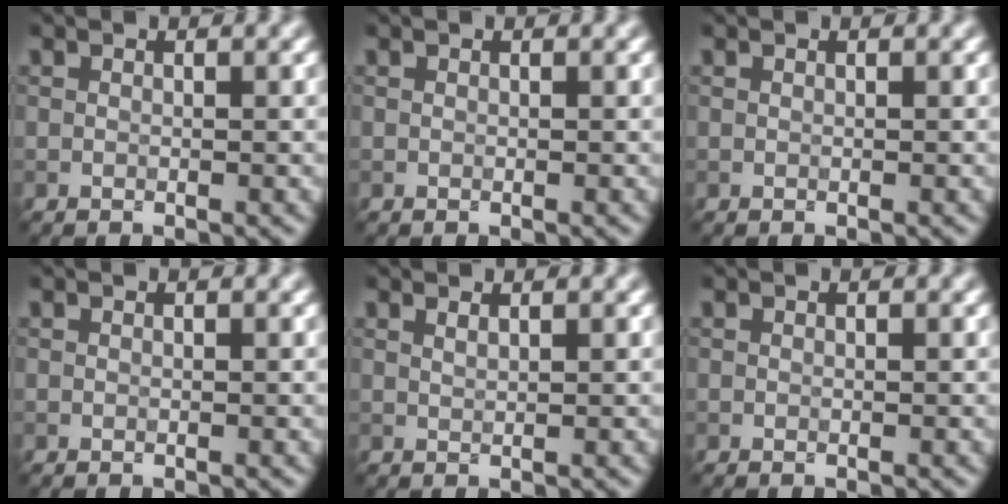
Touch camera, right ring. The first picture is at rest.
{"total": 0.0}
{"total": 0.0}
{"total": 0.0}
{"total": 0.8, "force": [0.6, 0.2, 0.5], "torque": [-0.004, 0.002, 0.010]}
{"total": 0.0}